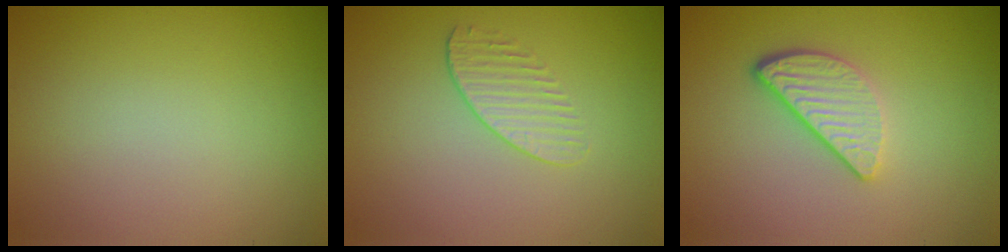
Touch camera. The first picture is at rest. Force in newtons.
{"total": 1.3, "press": 0.7, "slide": 1.1}
{"total": 3.3, "press": 2.6, "slide": 2.0}